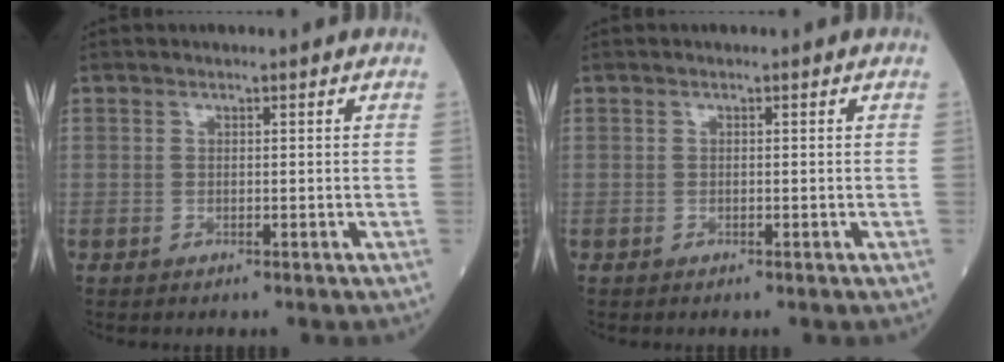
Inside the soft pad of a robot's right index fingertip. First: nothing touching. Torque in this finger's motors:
{"motor_torque": [0.00, 0.00, -0.03, -0.01]}